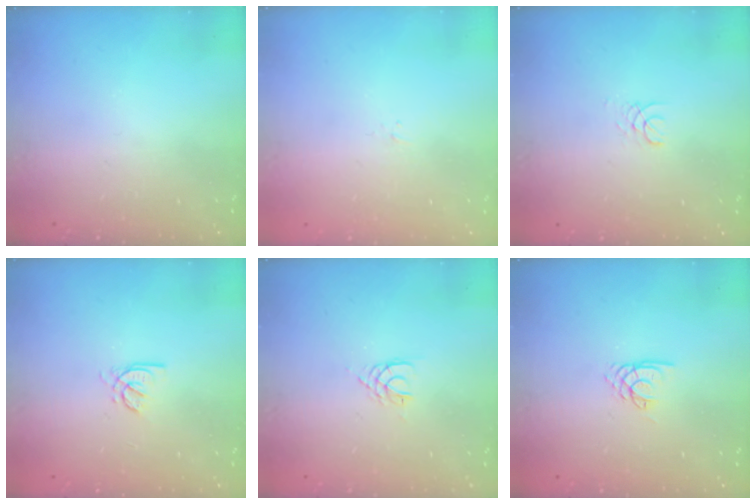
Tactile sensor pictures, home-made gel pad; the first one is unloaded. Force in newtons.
{"total": 1.6, "press": 1.5, "slide": 0.3}
{"total": 1.0, "press": 1.0, "slide": 0.1}
{"total": 1.6, "press": 1.6, "slide": 0.3}
{"total": 2.0, "press": 1.9, "slide": 0.3}
{"total": 2.1, "press": 2.1, "slide": 0.1}